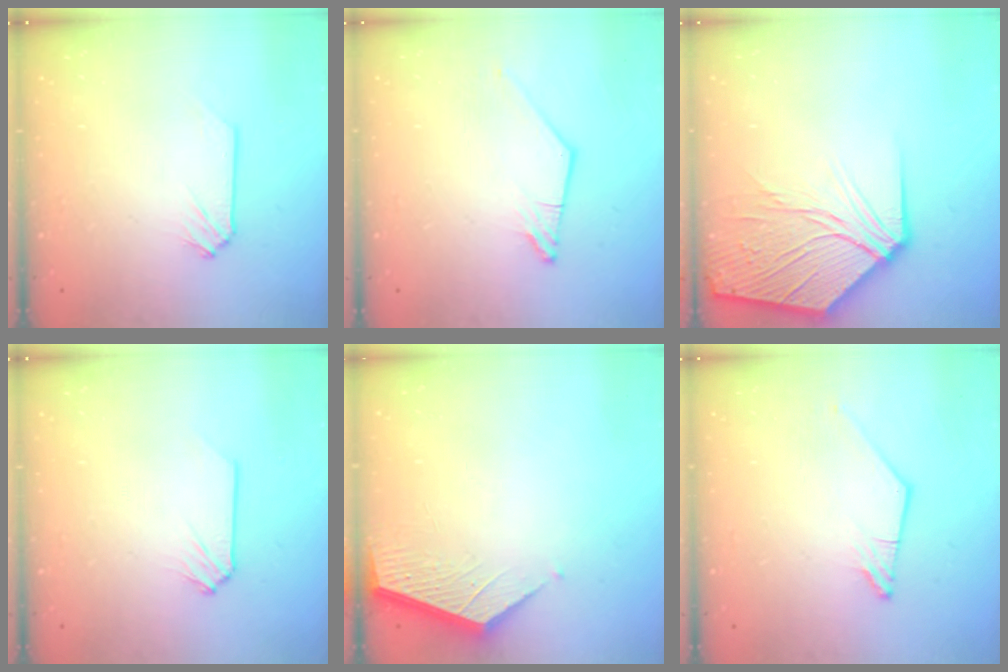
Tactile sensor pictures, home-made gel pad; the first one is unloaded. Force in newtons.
{"total": 0.8, "press": 0.8, "slide": 0.2}
{"total": 12.6, "press": 12.5, "slide": 1.5}
{"total": 0.0}
{"total": 3.7, "press": 3.7, "slide": 0.3}
{"total": 0.8, "press": 0.8, "slide": 0.2}